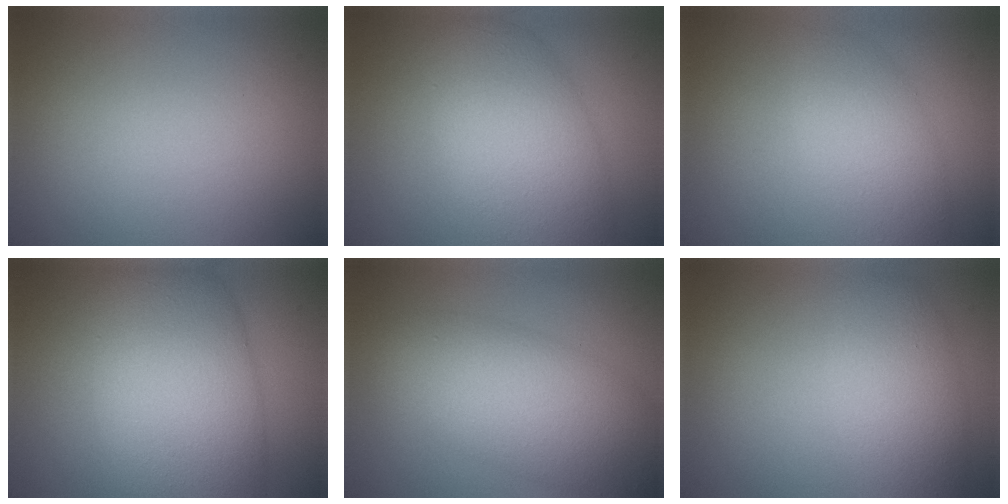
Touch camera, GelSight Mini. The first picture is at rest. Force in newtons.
{"total": 7.7, "press": 7.7, "slide": 0.3}
{"total": 4.1, "press": 4.1, "slide": 0.0}
{"total": 11.3, "press": 11.3, "slide": 0.3}
{"total": 7.8, "press": 7.8, "slide": 0.4}
{"total": 4.5, "press": 4.5, "slide": 0.1}